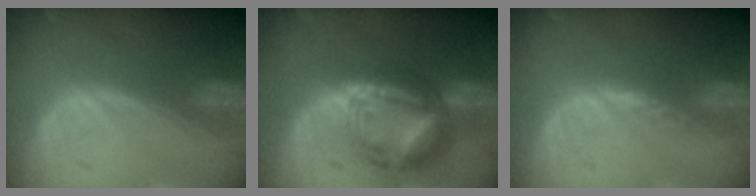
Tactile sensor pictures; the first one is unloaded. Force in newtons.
{"total": 9.1, "press": 9.0, "slide": 0.8}
{"total": 1.4, "press": 1.1, "slide": 0.8}